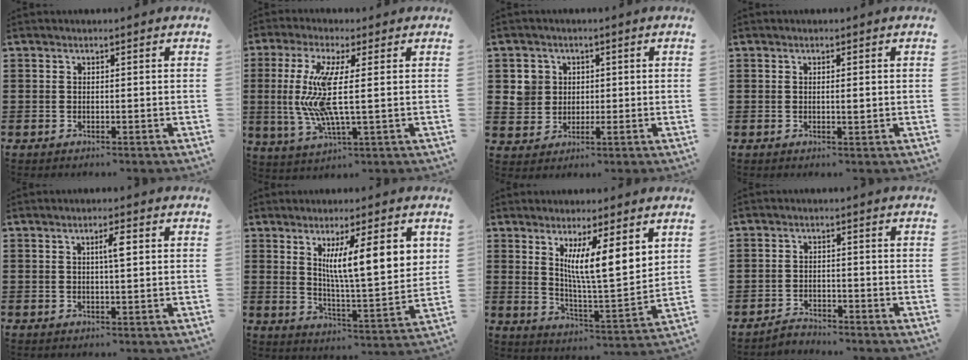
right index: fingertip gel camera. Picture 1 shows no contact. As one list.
[{"total": 10.6, "force": [0.8, 1.6, 10.4], "torque": [-0.232, -0.024, 0.006]}, {"total": 3.8, "force": [0.6, 3.6, 0.9], "torque": [-0.035, 0.013, 0.009]}, {"total": 1.2, "force": [0.0, 0.2, 1.2], "torque": [-0.021, -0.001, -0.001]}, {"total": 2.8, "force": [0.7, 0.4, 2.7], "torque": [-0.046, 0.002, 0.006]}, {"total": 10.7, "force": [4.2, 1.9, 9.7], "torque": [-0.167, -0.012, 0.063]}, {"total": 8.7, "force": [4.4, 1.1, 7.5], "torque": [-0.140, -0.022, 0.070]}, {"total": 2.3, "force": [-2.2, 0.4, -0.1], "torque": [-0.007, 0.004, -0.049]}]